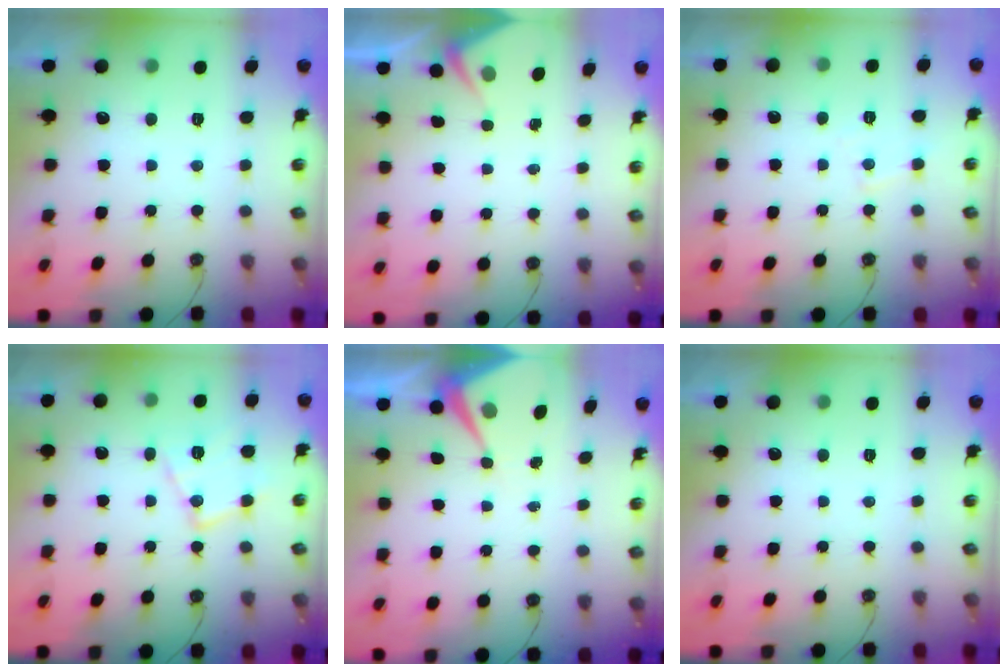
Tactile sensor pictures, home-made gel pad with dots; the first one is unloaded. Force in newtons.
{"total": 2.9, "press": 2.9, "slide": 0.4}
{"total": 5.7, "press": 5.7, "slide": 0.8}
{"total": 13.1, "press": 13.1, "slide": 0.8}
{"total": 8.0, "press": 7.9, "slide": 1.1}
{"total": 0.0}